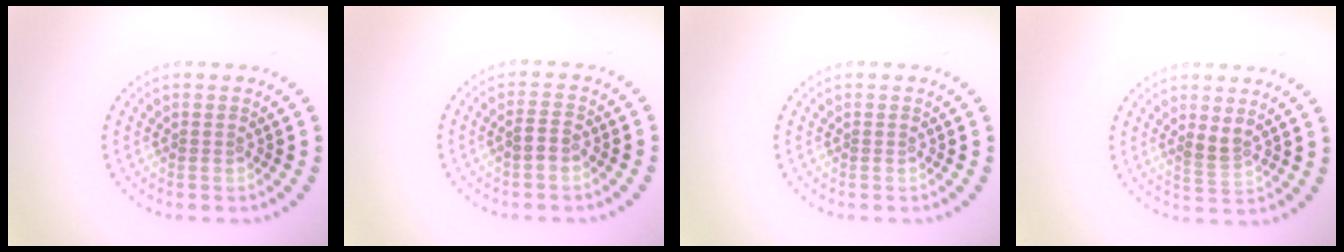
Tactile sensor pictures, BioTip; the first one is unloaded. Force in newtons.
{"total": 1.3, "press": 1.1, "slide": 0.6}
{"total": 0.0}
{"total": 1.3, "press": 1.1, "slide": 0.7}